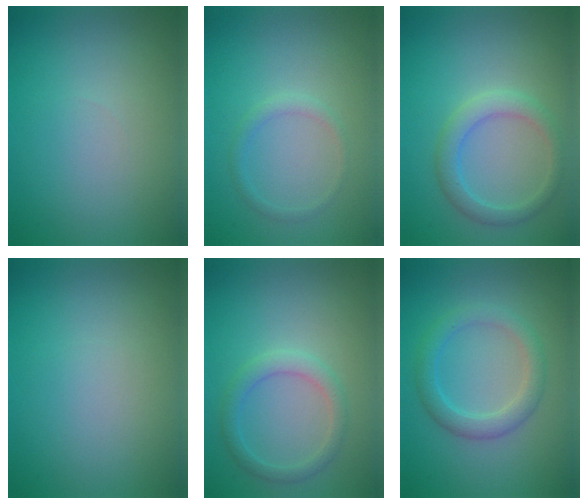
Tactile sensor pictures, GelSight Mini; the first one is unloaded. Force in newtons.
{"total": 1.2, "press": 1.2, "slide": 0.0}
{"total": 2.7, "press": 2.7, "slide": 0.0}
{"total": 0.0}
{"total": 2.2, "press": 2.2, "slide": 0.1}
{"total": 3.0, "press": 3.0, "slide": 0.1}